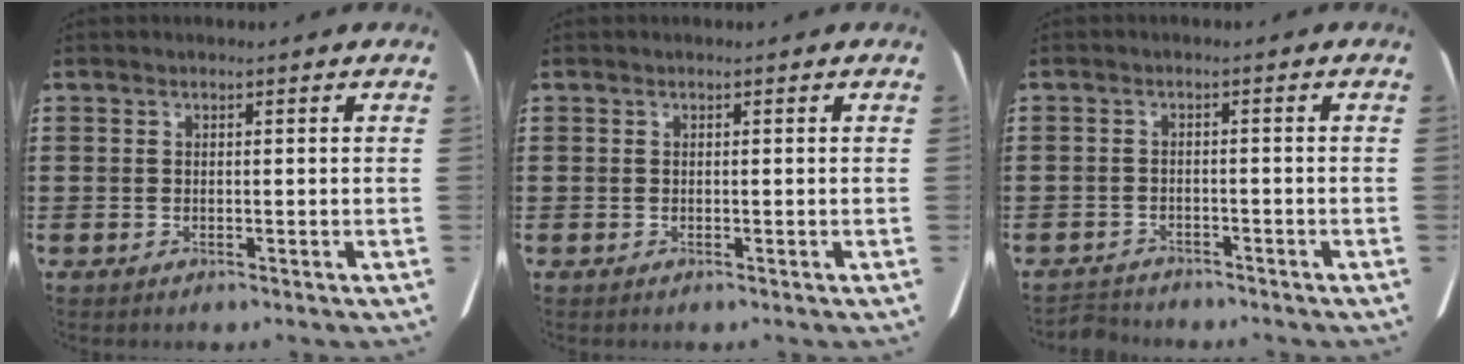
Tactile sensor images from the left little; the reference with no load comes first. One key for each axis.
{"total": 0.0}
{"total": 1.9, "fx": -1.9, "fy": 0.1, "fz": -0.1, "tx": -0.005, "ty": -0.002, "tz": -0.042}